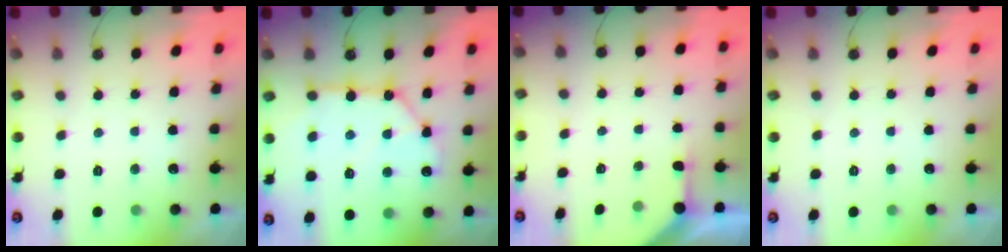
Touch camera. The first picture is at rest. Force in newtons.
{"total": 12.1, "press": 12.0, "slide": 1.4}
{"total": 2.6, "press": 2.6, "slide": 0.4}
{"total": 0.0}